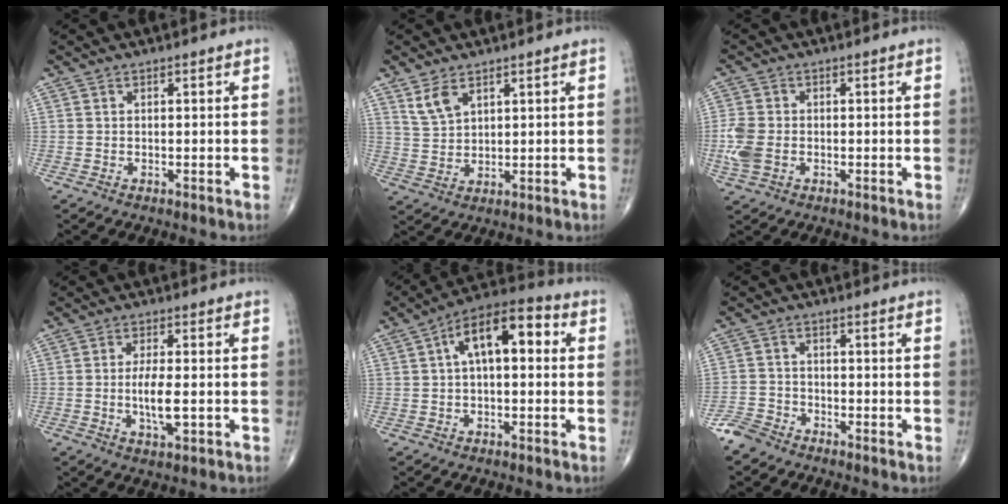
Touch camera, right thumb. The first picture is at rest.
{"total": 4.6, "force": [2.9, 2.4, 2.7], "torque": [-0.047, -0.013, 0.066]}
{"total": 5.7, "force": [-1.1, 3.9, 4.0], "torque": [-0.105, 0.005, -0.023]}
{"total": 6.0, "force": [-0.8, 2.0, 5.6], "torque": [-0.107, -0.008, -0.015]}
{"total": 12.7, "force": [2.5, 6.0, 10.9], "torque": [-0.167, 0.039, 0.031]}
{"total": 3.9, "force": [-3.4, 2.0, 0.5], "torque": [-0.008, 0.005, -0.075]}